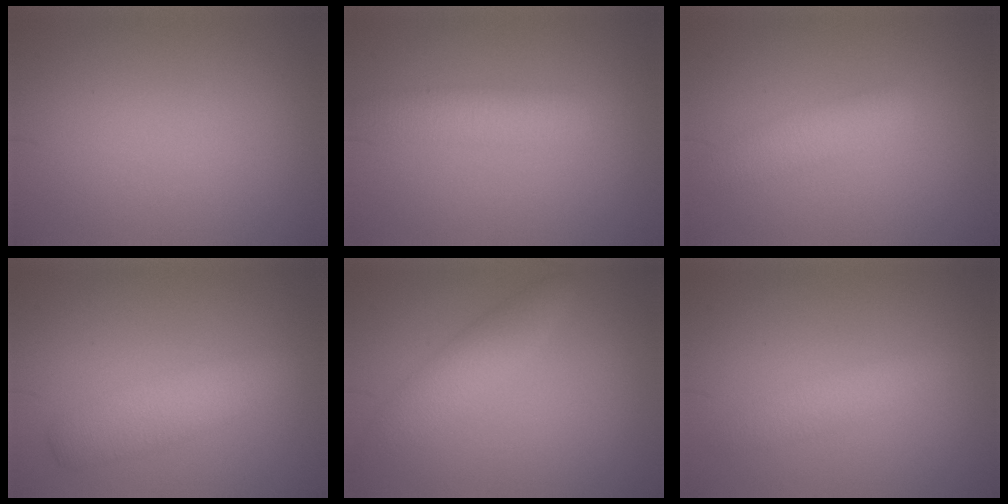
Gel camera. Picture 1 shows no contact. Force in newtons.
{"total": 2.8, "press": 2.8, "slide": 0.1}
{"total": 2.5, "press": 2.5, "slide": 0.1}
{"total": 3.7, "press": 3.7, "slide": 0.1}
{"total": 2.8, "press": 2.8, "slide": 0.1}
{"total": 2.0, "press": 2.0, "slide": 0.0}